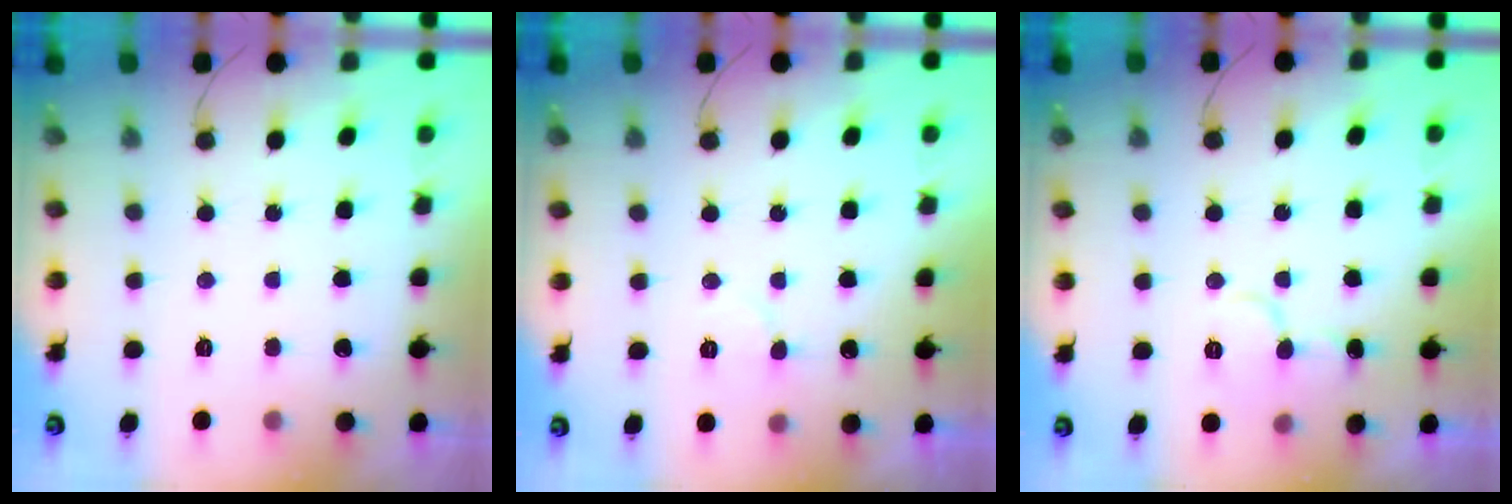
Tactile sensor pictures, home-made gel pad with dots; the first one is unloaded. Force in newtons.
{"total": 6.7, "press": 6.7, "slide": 0.7}
{"total": 8.8, "press": 8.7, "slide": 1.0}